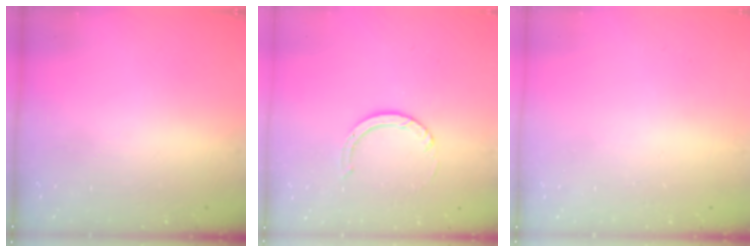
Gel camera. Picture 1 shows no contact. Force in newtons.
{"total": 4.0, "press": 4.0, "slide": 0.3}
{"total": 2.6, "press": 2.6, "slide": 0.2}